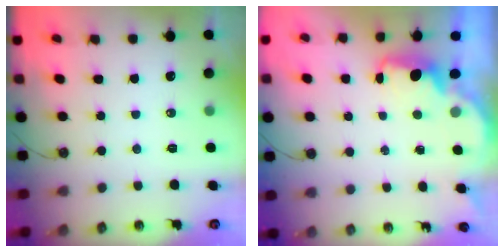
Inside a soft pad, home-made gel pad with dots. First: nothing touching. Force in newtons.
{"total": 1.8, "press": 1.7, "slide": 0.7}